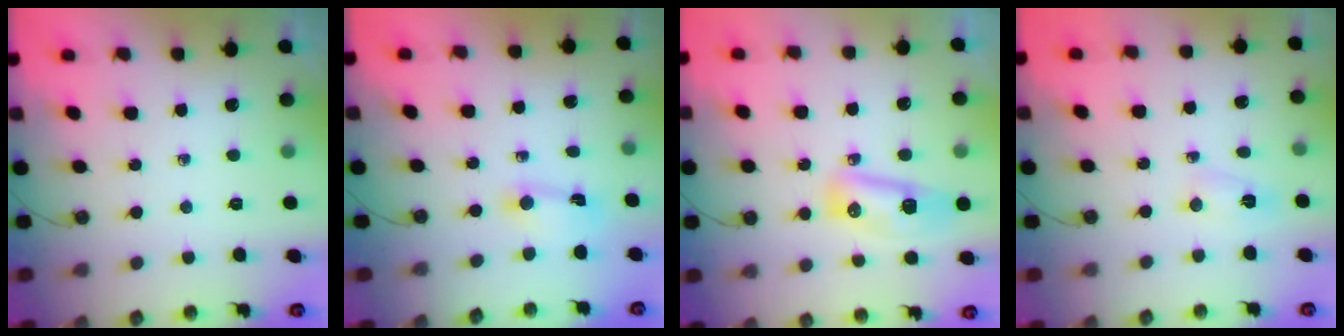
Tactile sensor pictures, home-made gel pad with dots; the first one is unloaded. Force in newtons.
{"total": 1.8, "press": 1.8, "slide": 0.2}
{"total": 10.5, "press": 10.4, "slide": 1.3}
{"total": 2.2, "press": 2.2, "slide": 0.5}